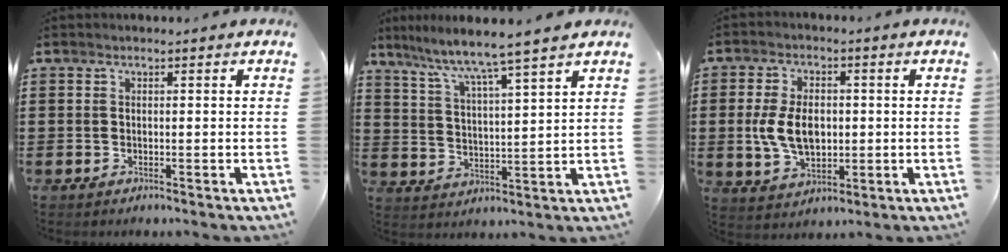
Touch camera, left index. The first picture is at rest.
{"total": 5.7, "force": [5.0, -1.1, 2.5], "torque": [-0.073, -0.041, 0.077]}
{"total": 8.0, "force": [0.0, 4.9, 6.3], "torque": [-0.140, 0.003, -0.008]}